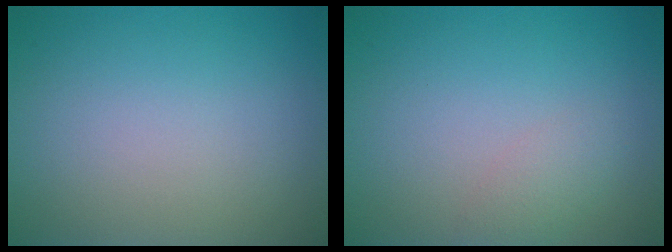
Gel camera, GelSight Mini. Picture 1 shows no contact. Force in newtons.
{"total": 1.5, "press": 1.5, "slide": 0.1}